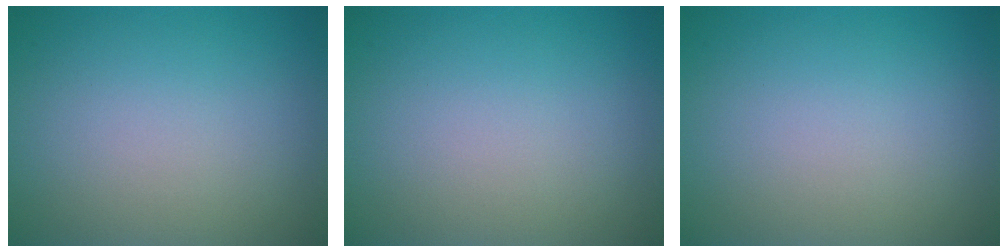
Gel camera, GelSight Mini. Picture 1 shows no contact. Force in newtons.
{"total": 0.0}
{"total": 0.0}